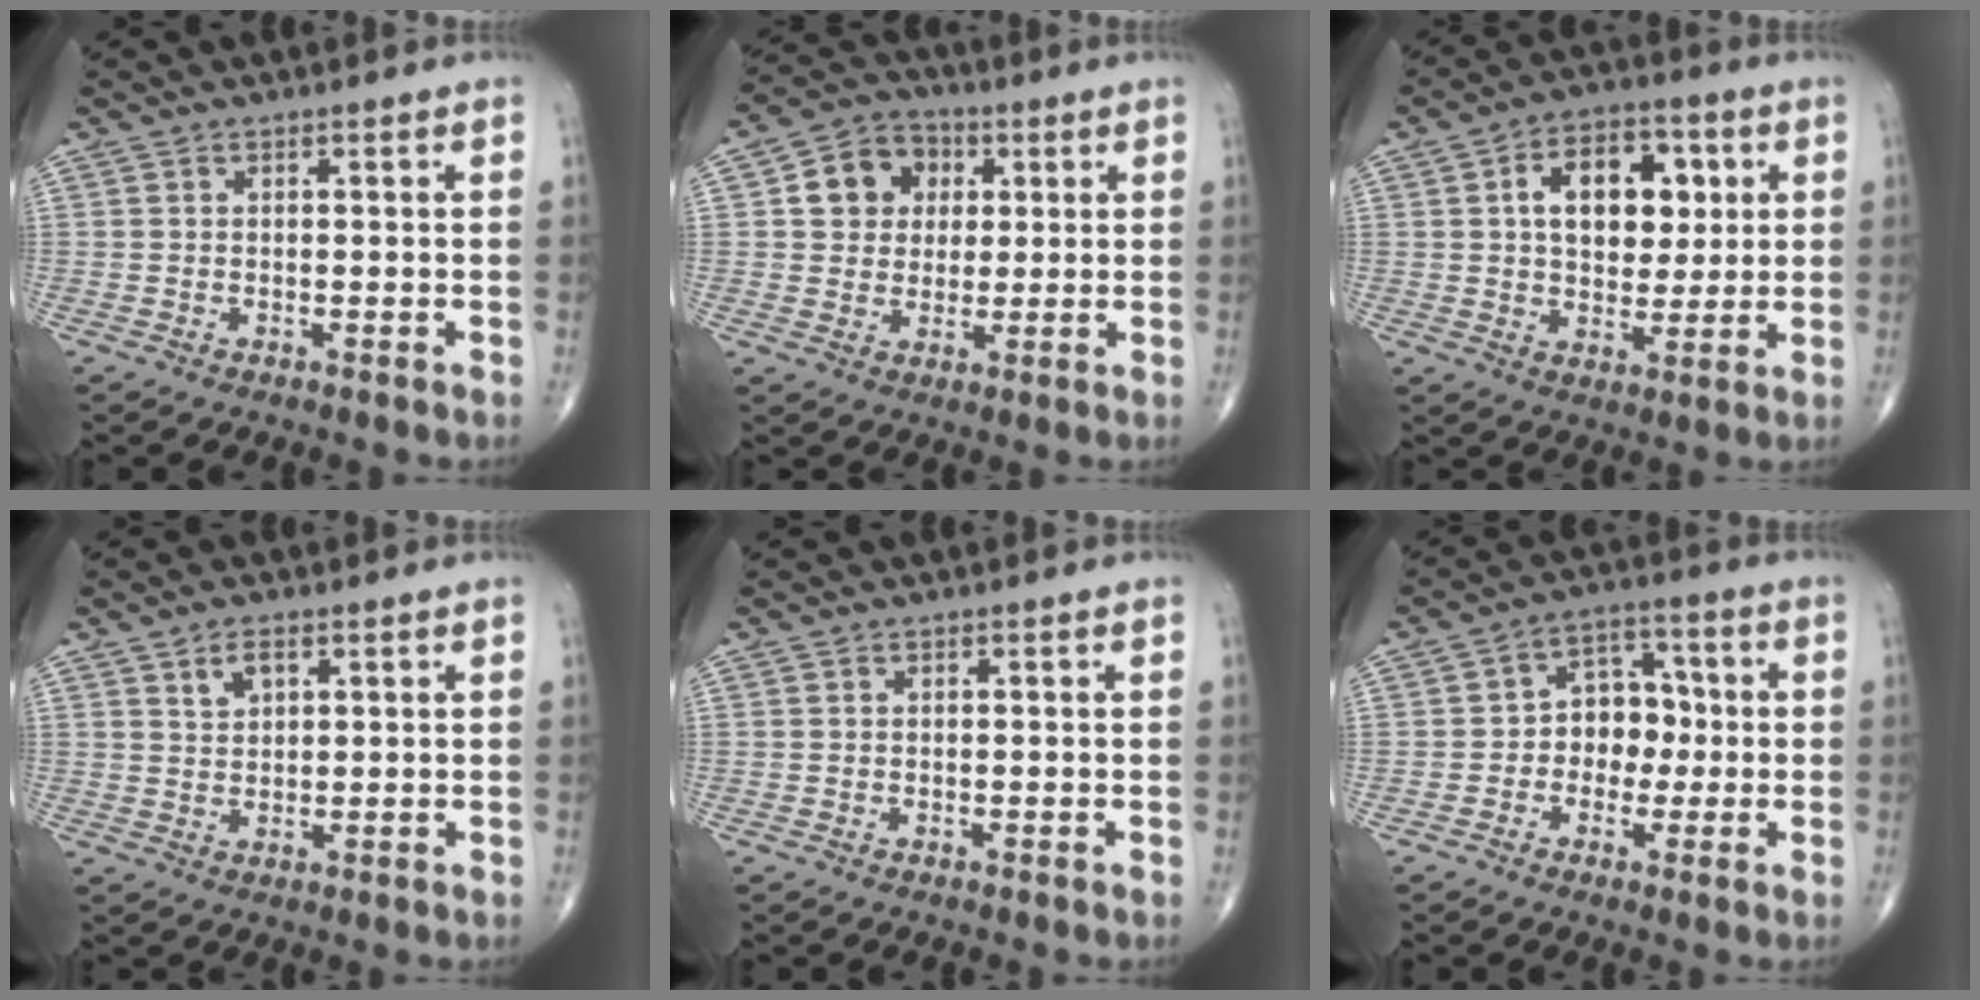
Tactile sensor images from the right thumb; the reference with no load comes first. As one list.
[{"total": 9.7, "force": [2.4, 8.2, 4.5], "torque": [-0.036, 0.002, 0.032]}, {"total": 13.5, "force": [3.0, 8.7, 9.9], "torque": [-0.111, 0.005, 0.045]}, {"total": 3.5, "force": [1.8, 2.0, 2.2], "torque": [-0.032, -0.009, 0.035]}, {"total": 0.0}, {"total": 8.2, "force": [-0.7, 6.5, 5.0], "torque": [-0.032, 0.031, -0.022]}]